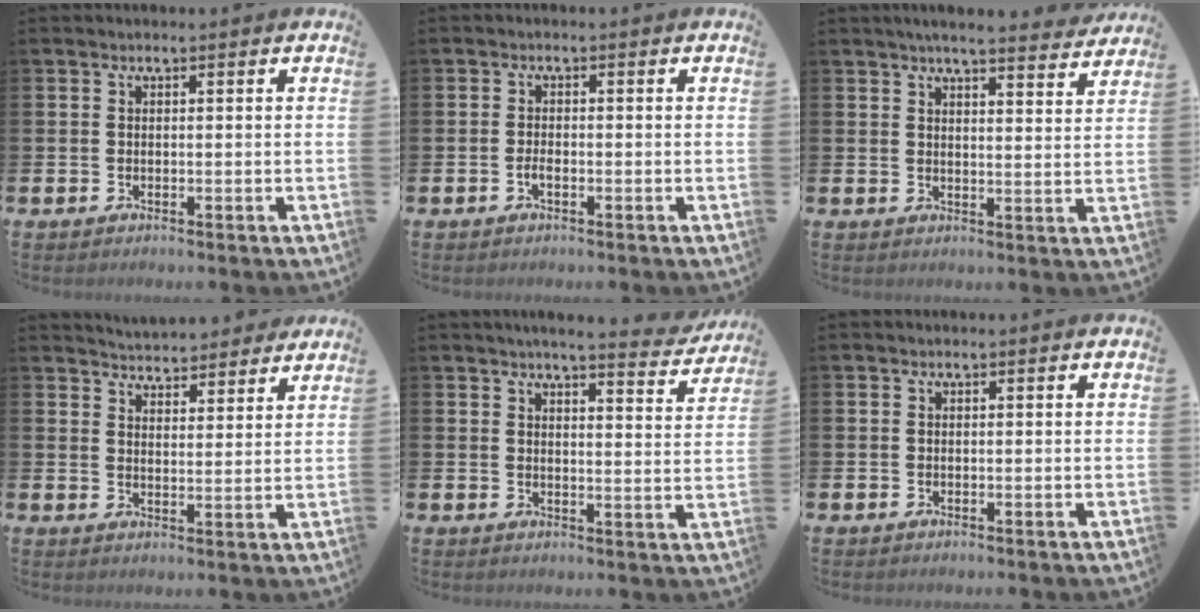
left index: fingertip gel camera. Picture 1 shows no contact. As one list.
[{"total": 1.2, "force": [-0.6, 0.4, 0.9], "torque": [-0.023, 0.001, -0.011]}, {"total": 4.9, "force": [4.7, -0.2, 1.3], "torque": [-0.025, -0.029, 0.080]}, {"total": 5.1, "force": [5.0, 0.9, -0.3], "torque": [-0.008, -0.034, 0.090]}, {"total": 4.6, "force": [4.4, -0.1, 1.3], "torque": [-0.017, -0.032, 0.071]}, {"total": 0.0}]